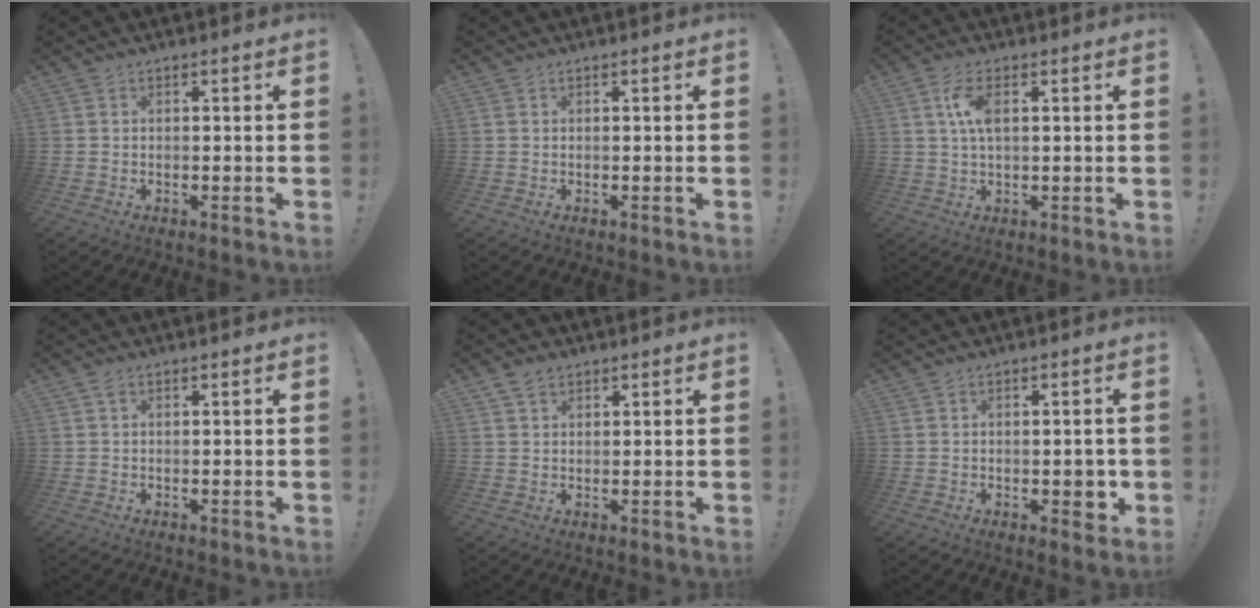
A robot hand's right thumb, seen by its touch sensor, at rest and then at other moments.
{"total": 0.0}
{"total": 6.6, "force": [1.5, 2.9, 5.7], "torque": [-0.104, 0.000, 0.022]}
{"total": 0.7, "force": [0.2, 0.2, 0.6], "torque": [-0.017, 0.002, 0.004]}
{"total": 3.0, "force": [2.1, 1.8, 1.1], "torque": [-0.018, -0.005, 0.040]}
{"total": 3.7, "force": [-0.7, 2.2, 2.9], "torque": [-0.026, 0.003, -0.011]}